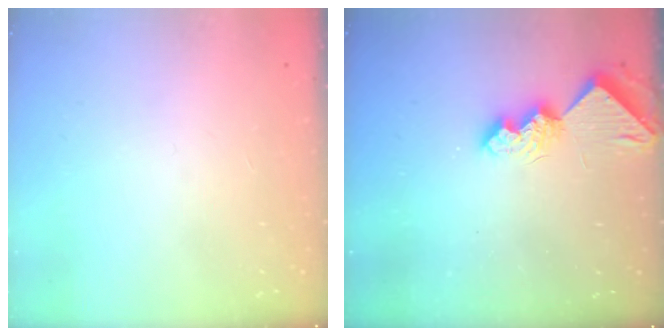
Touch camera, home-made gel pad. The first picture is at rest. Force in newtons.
{"total": 9.5, "press": 9.5, "slide": 0.9}